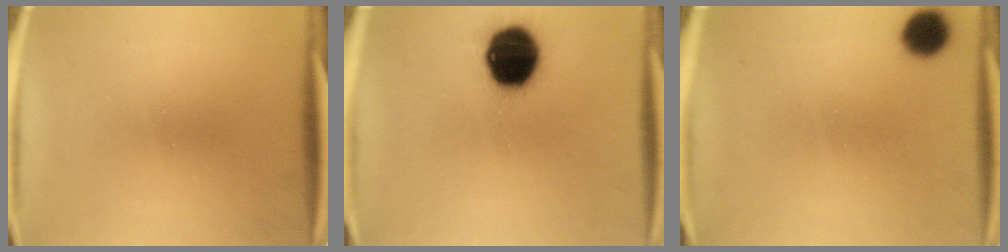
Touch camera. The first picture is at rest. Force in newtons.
{"total": 17.4}
{"total": 6.8}